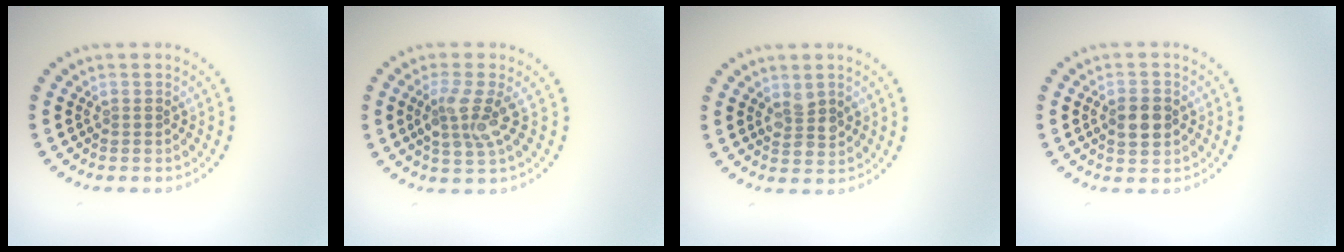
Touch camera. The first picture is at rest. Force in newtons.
{"total": 2.9, "press": 2.6, "slide": 1.3}
{"total": 2.2, "press": 2.1, "slide": 0.4}
{"total": 3.0, "press": 3.0, "slide": 0.1}